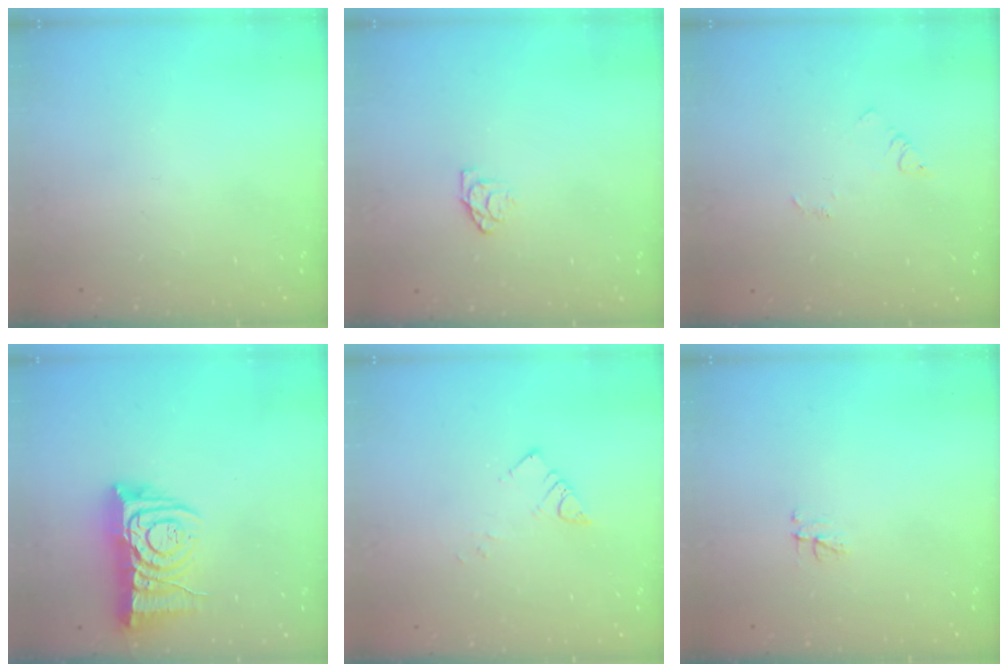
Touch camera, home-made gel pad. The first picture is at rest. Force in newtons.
{"total": 4.5, "press": 4.5, "slide": 0.3}
{"total": 2.9, "press": 2.9, "slide": 0.3}
{"total": 10.3, "press": 10.2, "slide": 1.1}
{"total": 4.4, "press": 4.4, "slide": 0.1}
{"total": 3.1, "press": 3.1, "slide": 0.4}